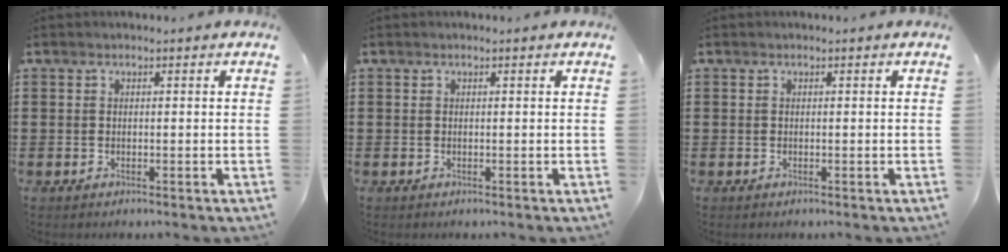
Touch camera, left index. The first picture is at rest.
{"total": 0.0}
{"total": 0.0}